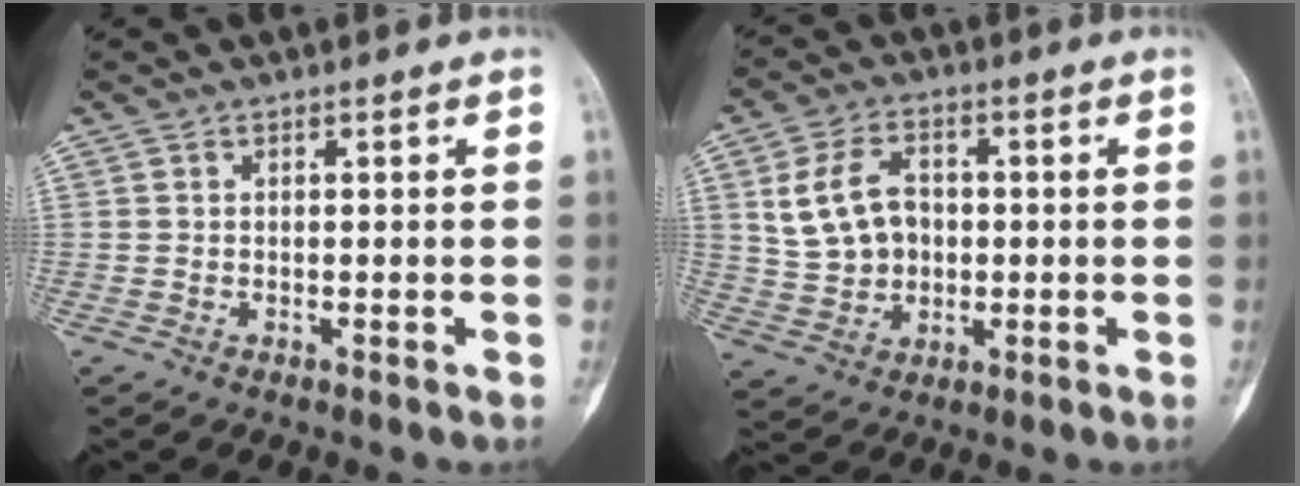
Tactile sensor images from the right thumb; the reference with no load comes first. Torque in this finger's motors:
{"motor_torque": [-0.06, 0.21, 0.52, -0.36, 0.03]}